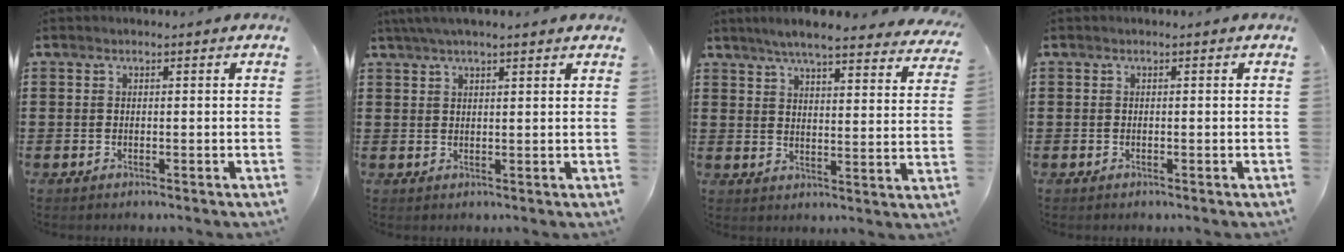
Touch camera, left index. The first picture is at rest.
{"total": 3.2, "force": [2.4, 0.3, 2.0], "torque": [-0.043, 0.004, 0.045]}
{"total": 5.8, "force": [5.3, 0.1, 2.5], "torque": [-0.068, -0.021, 0.090]}
{"total": 0.0}